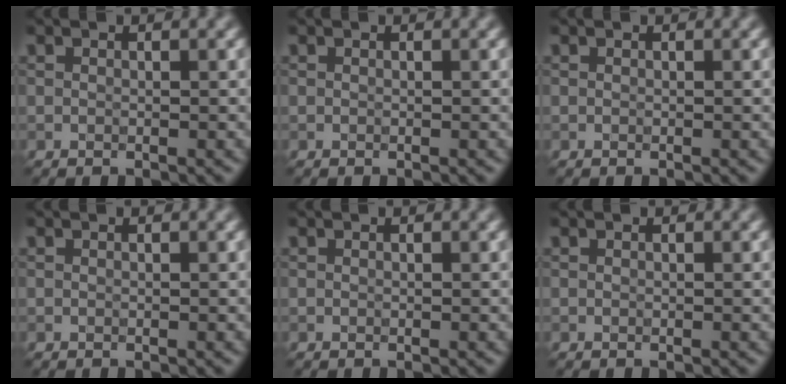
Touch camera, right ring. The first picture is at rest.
{"total": 0.0}
{"total": 0.0}
{"total": 0.0}
{"total": 0.0}
{"total": 0.0}